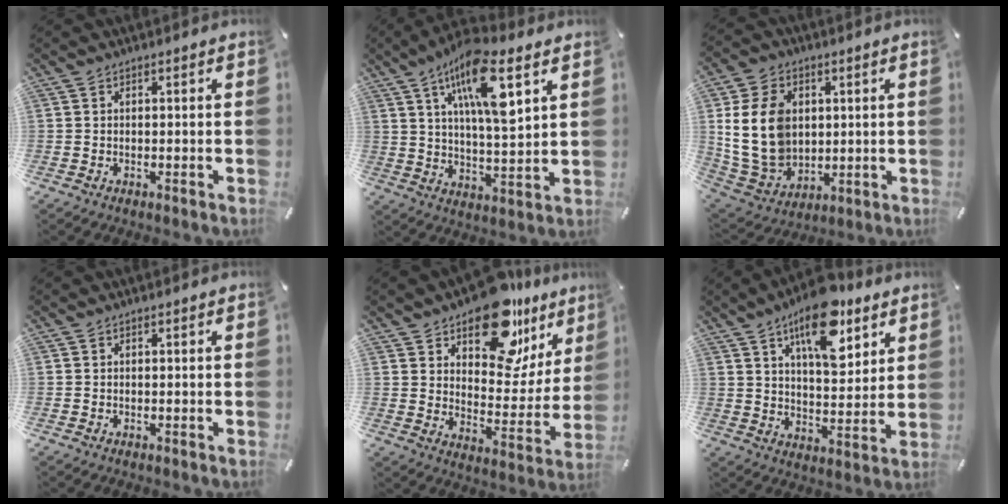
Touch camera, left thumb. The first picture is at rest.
{"total": 15.0, "force": [8.2, 4.4, 11.8], "torque": [-0.212, -0.022, 0.135]}
{"total": 15.7, "force": [3.0, 12.4, 9.1], "torque": [-0.212, -0.008, 0.058]}
{"total": 0.0}
{"total": 19.3, "force": [13.4, 10.4, 9.2], "torque": [-0.130, -0.096, 0.233]}
{"total": 15.8, "force": [9.5, 7.2, 10.3], "torque": [-0.157, -0.041, 0.159]}